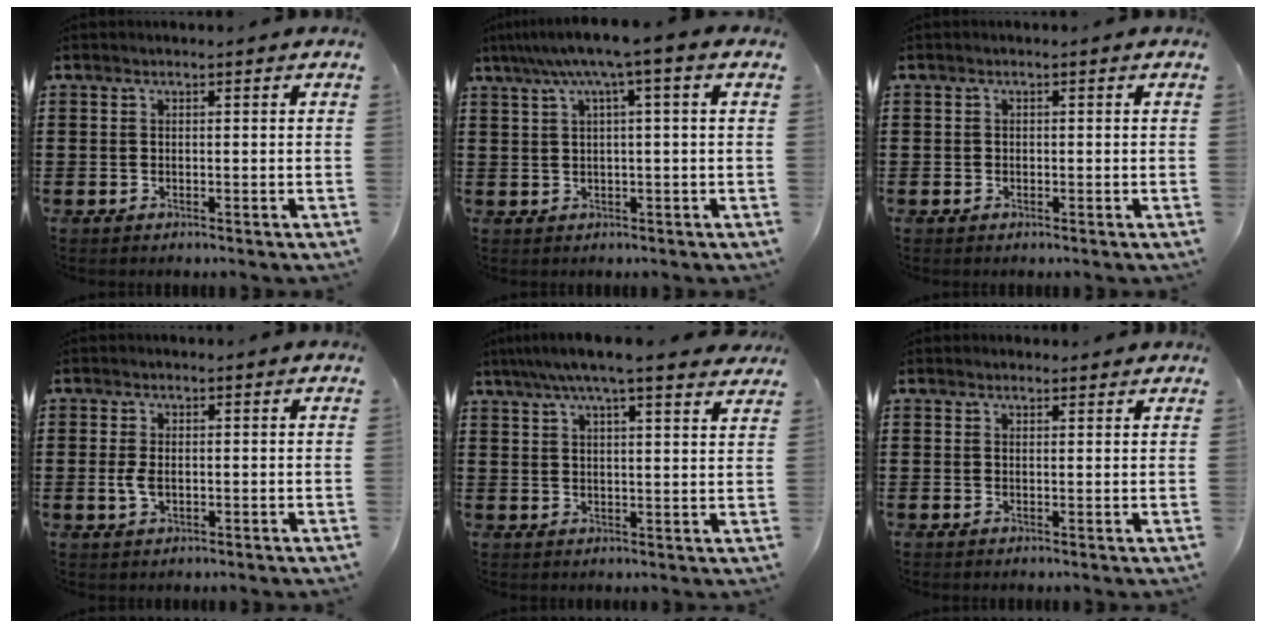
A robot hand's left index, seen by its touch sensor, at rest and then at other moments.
{"total": 5.3, "force": [1.8, -0.3, 4.9], "torque": [-0.098, -0.004, 0.027]}
{"total": 0.5, "force": [-0.2, 0.5, 0.2], "torque": [-0.005, 0.001, -0.003]}
{"total": 2.8, "force": [-0.2, 1.5, 2.3], "torque": [-0.060, -0.002, -0.008]}
{"total": 6.3, "force": [5.1, 0.3, 3.5], "torque": [-0.083, -0.010, 0.090]}
{"total": 1.2, "force": [1.0, 0.5, 0.2], "torque": [-0.005, 0.004, 0.021]}